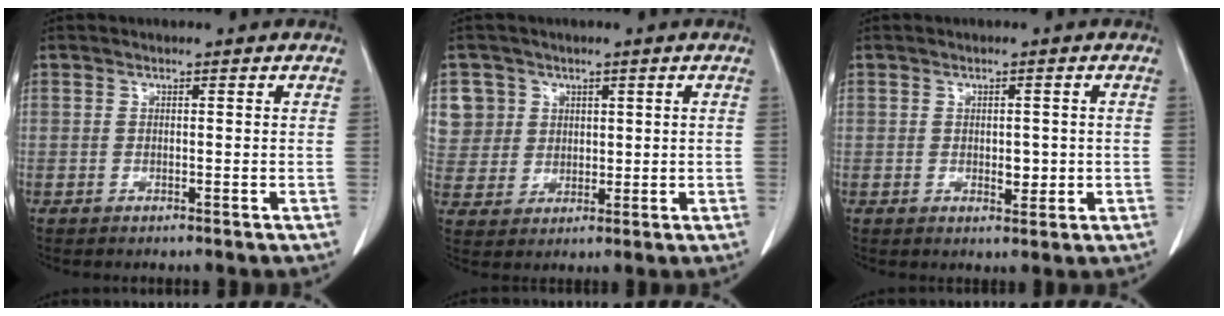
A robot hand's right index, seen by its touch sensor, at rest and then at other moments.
{"total": 7.2, "force": [2.8, 6.7, 0.1], "torque": [0.007, 0.015, 0.062]}
{"total": 2.6, "force": [-0.2, 1.5, 2.2], "torque": [-0.028, -0.001, 0.002]}